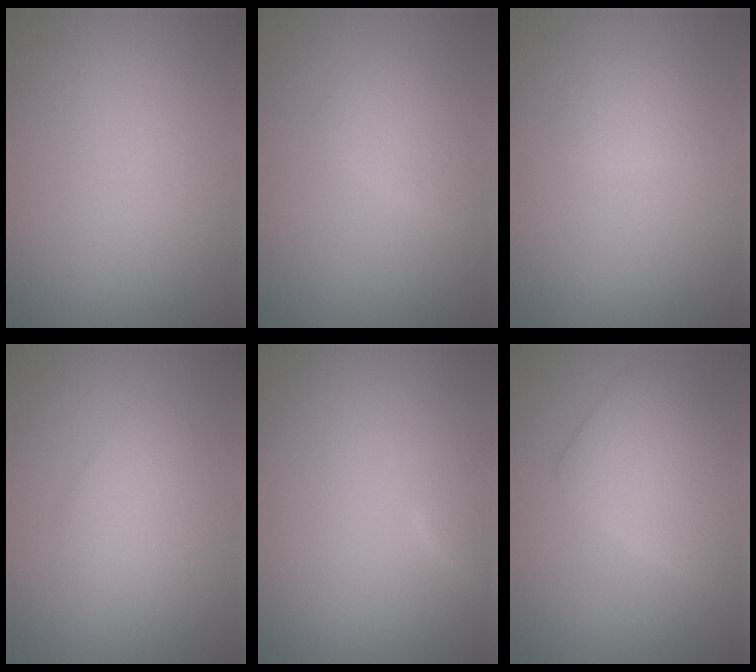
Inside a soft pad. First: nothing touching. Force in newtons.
{"total": 1.5, "press": 1.4, "slide": 0.1}
{"total": 1.2, "press": 1.2, "slide": 0.1}
{"total": 2.0, "press": 2.0, "slide": 0.1}
{"total": 1.3, "press": 1.3, "slide": 0.1}
{"total": 4.3, "press": 4.3, "slide": 0.2}